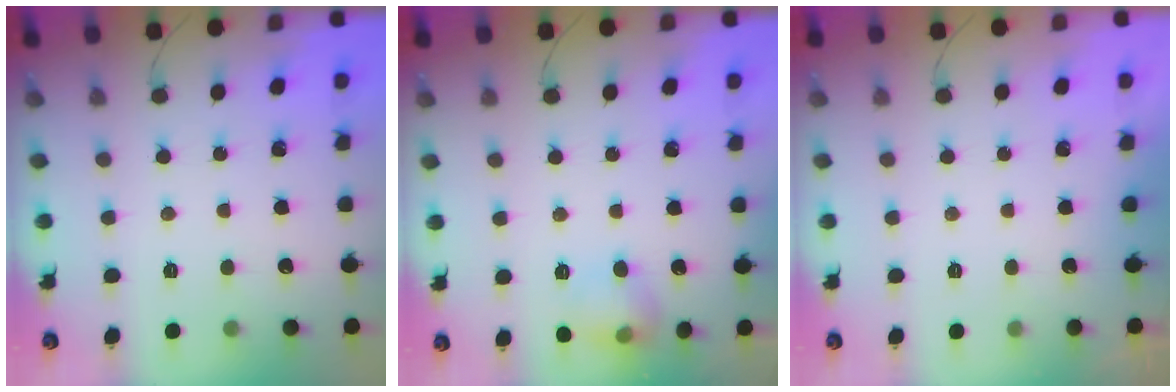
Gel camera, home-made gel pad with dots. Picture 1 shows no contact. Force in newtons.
{"total": 9.1, "press": 9.1, "slide": 1.0}
{"total": 0.0}